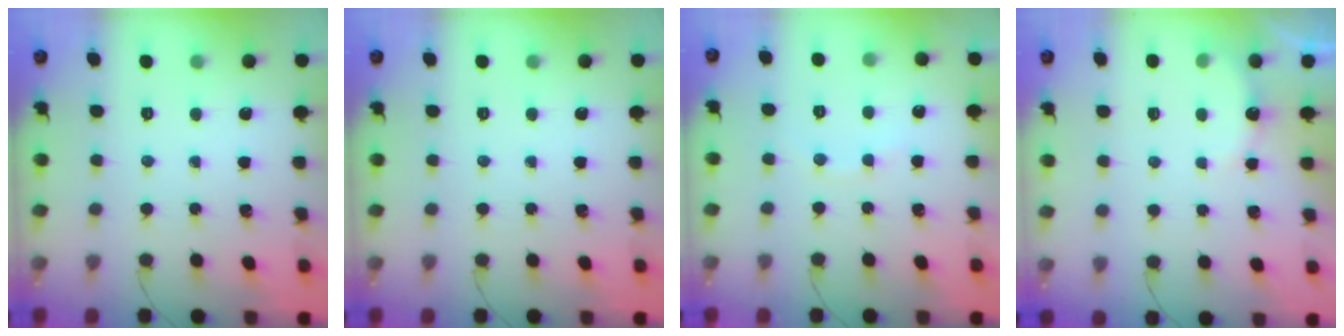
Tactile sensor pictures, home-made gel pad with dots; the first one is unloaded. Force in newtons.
{"total": 0.0}
{"total": 5.6, "press": 5.4, "slide": 1.1}
{"total": 5.6, "press": 5.5, "slide": 1.1}